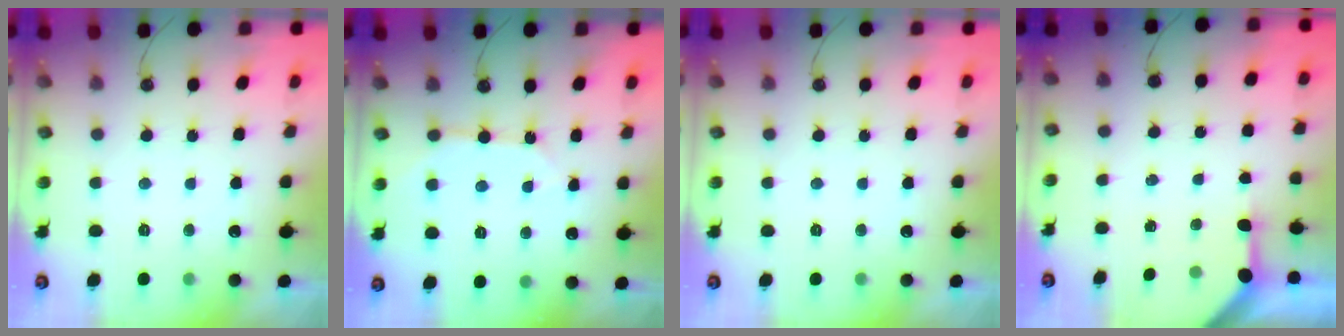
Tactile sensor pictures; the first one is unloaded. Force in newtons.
{"total": 5.1, "press": 5.0, "slide": 0.6}
{"total": 0.0}
{"total": 3.3, "press": 3.3, "slide": 0.4}